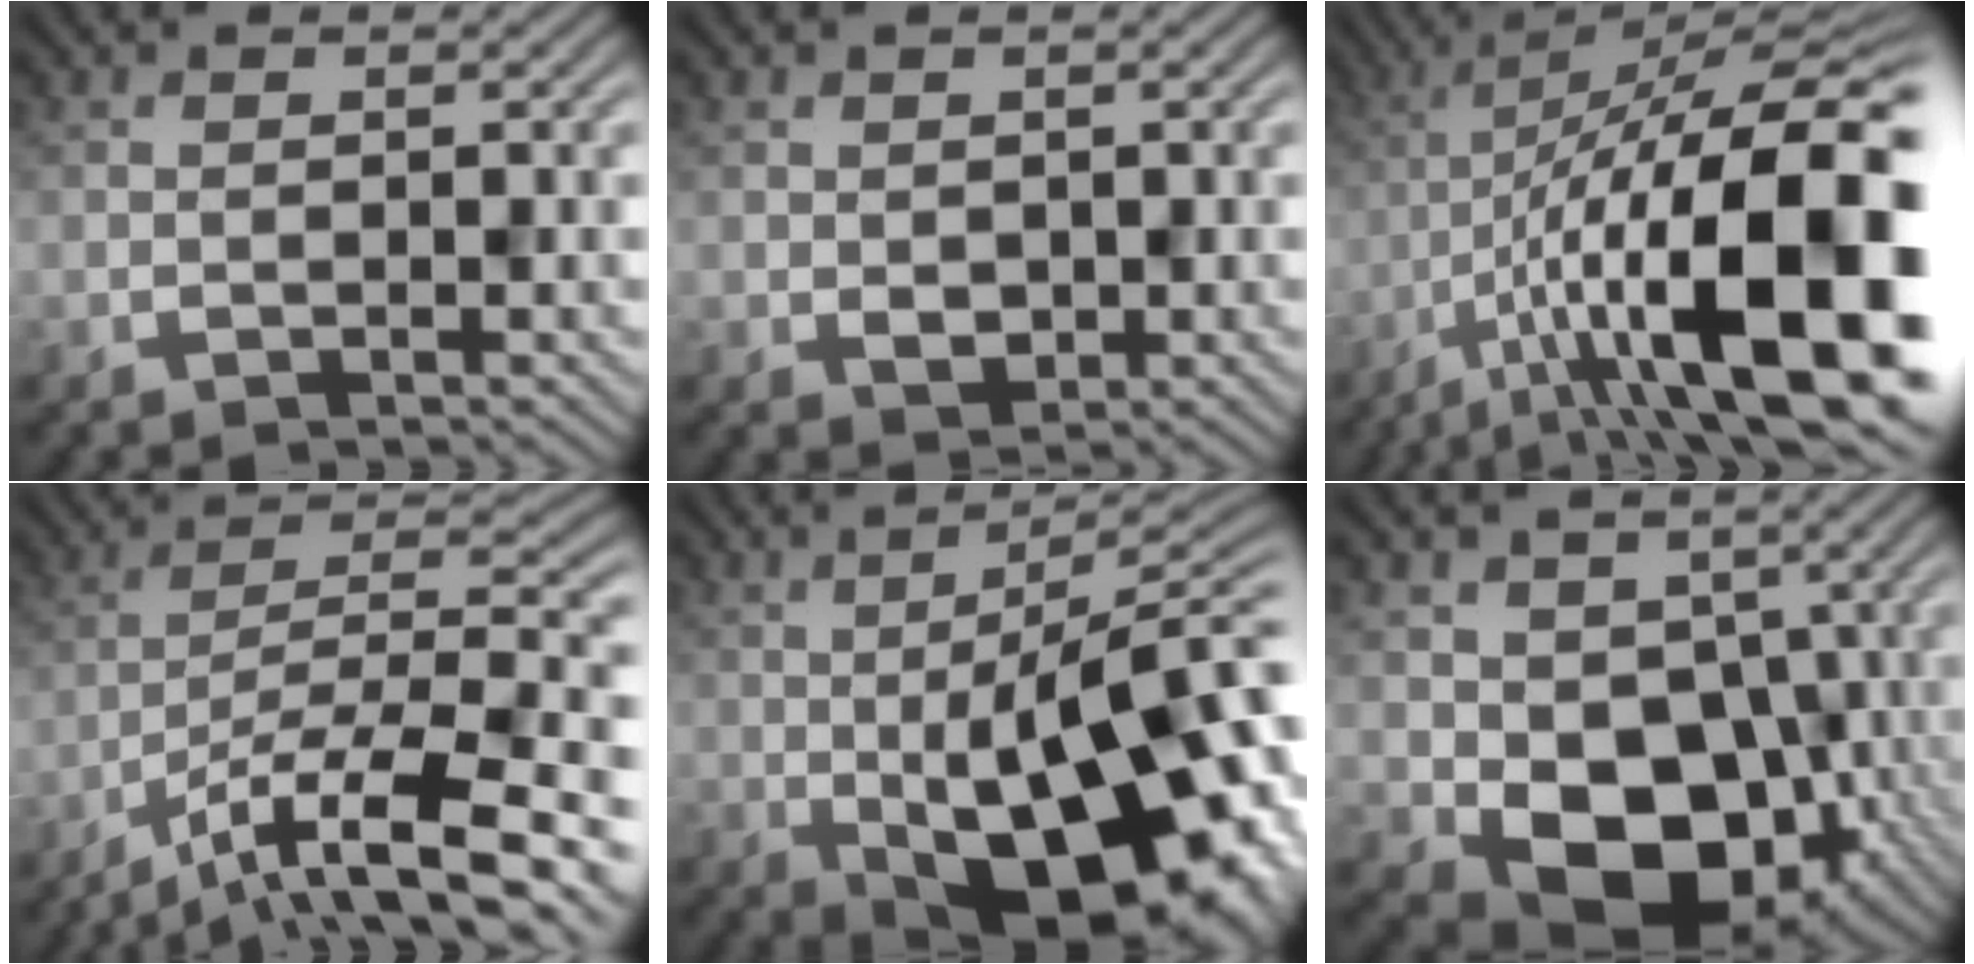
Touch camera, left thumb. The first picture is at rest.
{"total": 1.9, "force": [0.1, 1.8, 0.5], "torque": [-0.011, -0.006, 0.009]}
{"total": 19.5, "force": [-6.4, 7.5, 16.8], "torque": [-0.268, -0.004, -0.104]}
{"total": 12.8, "force": [-8.3, 3.7, 9.1], "torque": [-0.159, -0.007, -0.142]}
{"total": 17.6, "force": [-3.1, 8.0, 15.4], "torque": [-0.206, 0.002, -0.051]}
{"total": 10.0, "force": [-1.9, 8.2, 5.3], "torque": [-0.078, -0.031, -0.031]}